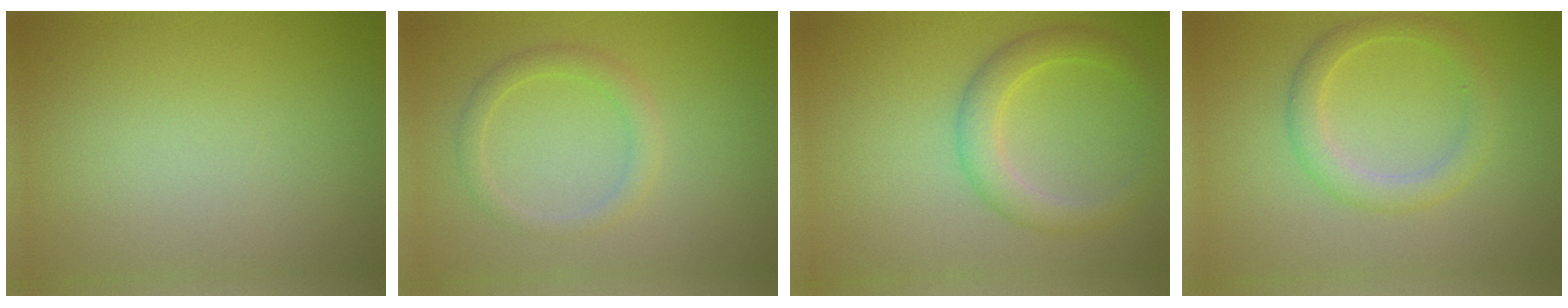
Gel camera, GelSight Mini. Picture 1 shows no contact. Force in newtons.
{"total": 2.0, "press": 2.0, "slide": 0.3}
{"total": 3.3, "press": 3.3, "slide": 0.1}
{"total": 2.8, "press": 2.8, "slide": 0.0}